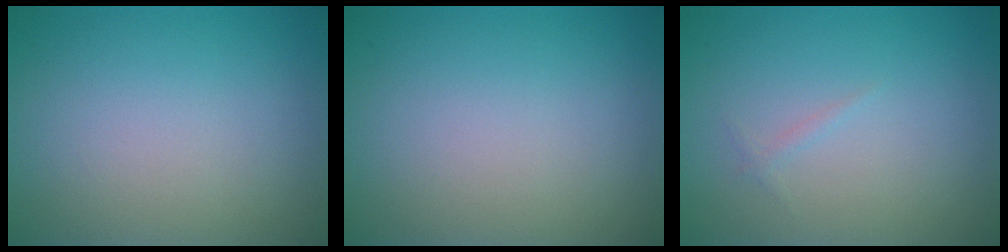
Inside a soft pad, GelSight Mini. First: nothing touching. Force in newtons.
{"total": 0.0}
{"total": 0.5, "press": 0.5, "slide": 0.0}